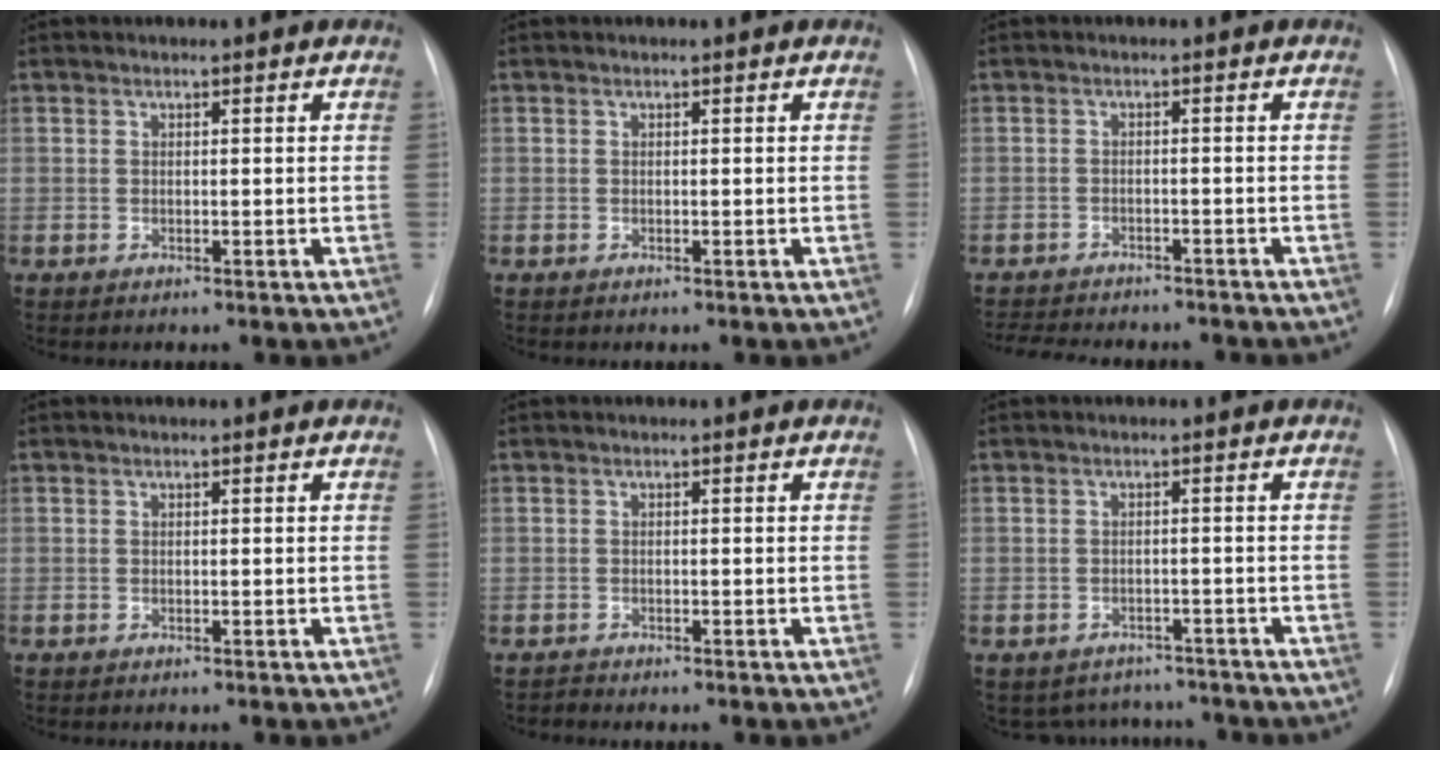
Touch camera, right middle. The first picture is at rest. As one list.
[{"total": 0.0}, {"total": 12.4, "force": [-11.1, 3.5, 4.4], "torque": [-0.086, 0.000, -0.142]}, {"total": 0.0}, {"total": 0.6, "force": [-0.6, 0.0, -0.2], "torque": [0.001, -0.005, -0.011]}, {"total": 6.6, "force": [-5.9, 3.1, 0.1], "torque": [0.004, 0.018, -0.070]}]